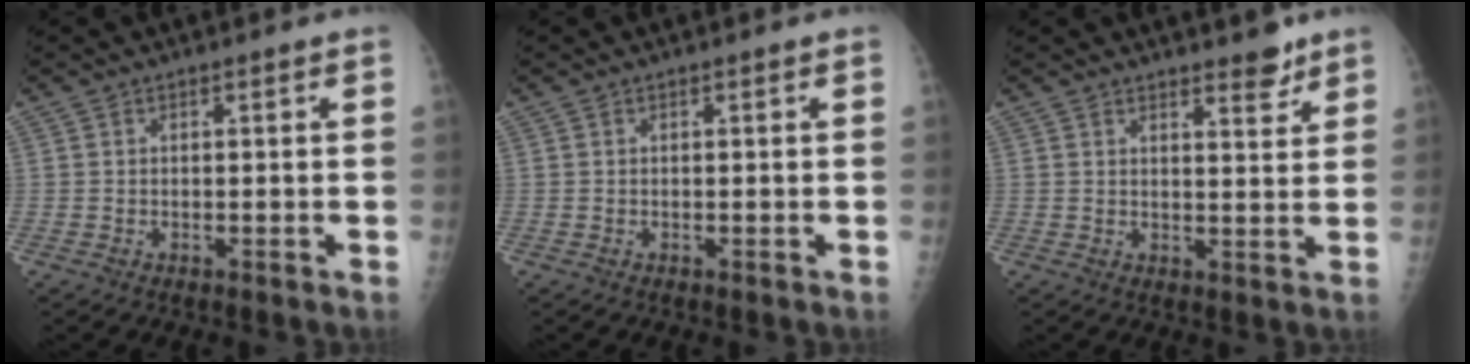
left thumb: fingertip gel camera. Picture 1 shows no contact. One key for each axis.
{"total": 0.0}
{"total": 4.0, "fx": 3.2, "fy": 1.2, "fz": 2.1, "tx": -0.015, "ty": -0.025, "tz": 0.044}